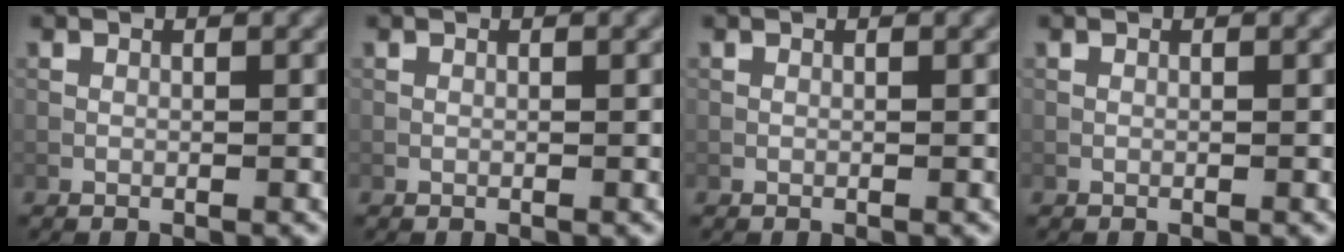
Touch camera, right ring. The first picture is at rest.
{"total": 0.0}
{"total": 0.0}
{"total": 0.0}